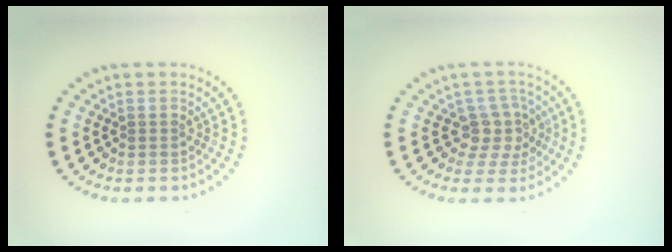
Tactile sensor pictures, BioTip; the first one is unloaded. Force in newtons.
{"total": 3.0, "press": 2.3, "slide": 1.8}